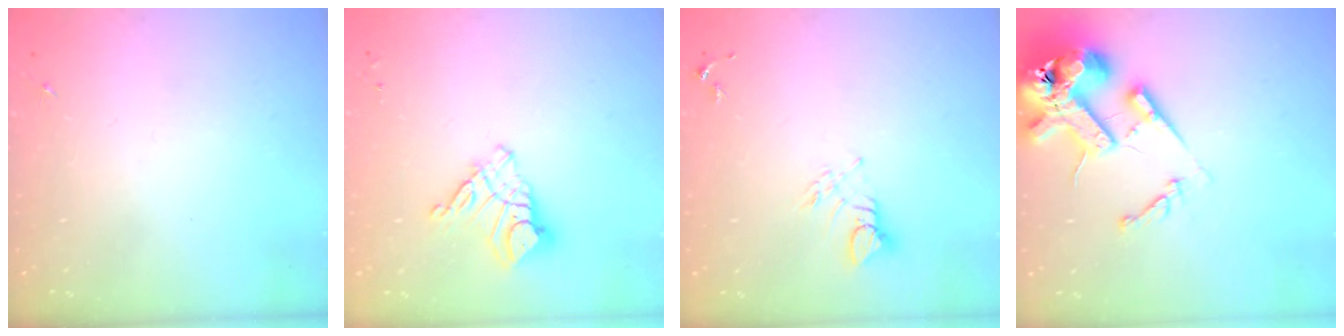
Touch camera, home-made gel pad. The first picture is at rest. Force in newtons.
{"total": 9.7, "press": 9.7, "slide": 1.1}
{"total": 4.6, "press": 4.6, "slide": 0.2}
{"total": 17.7, "press": 17.6, "slide": 2.4}